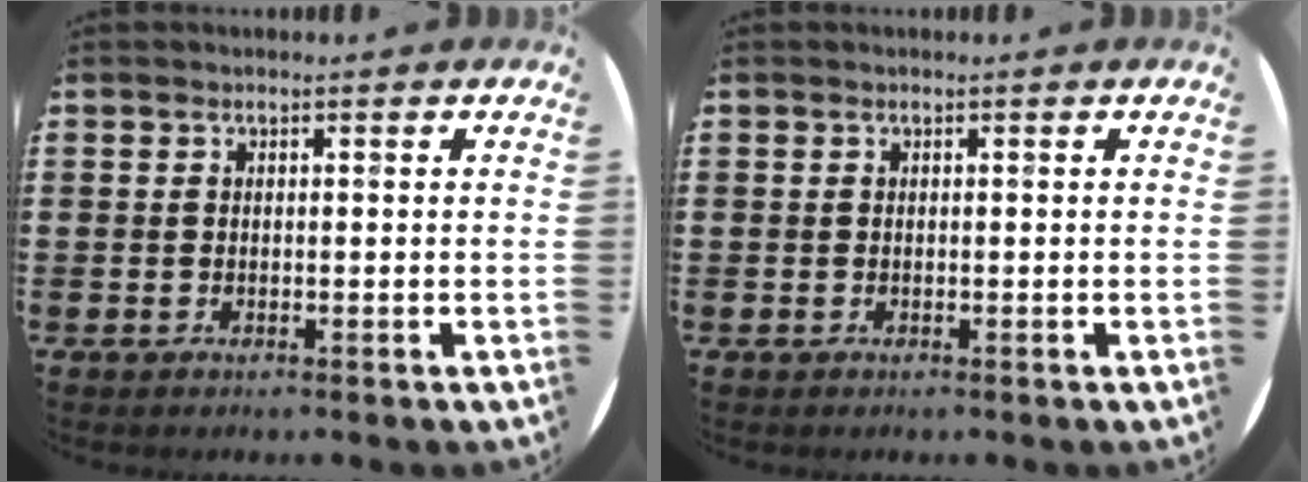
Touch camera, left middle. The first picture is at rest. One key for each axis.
{"total": 0.0}